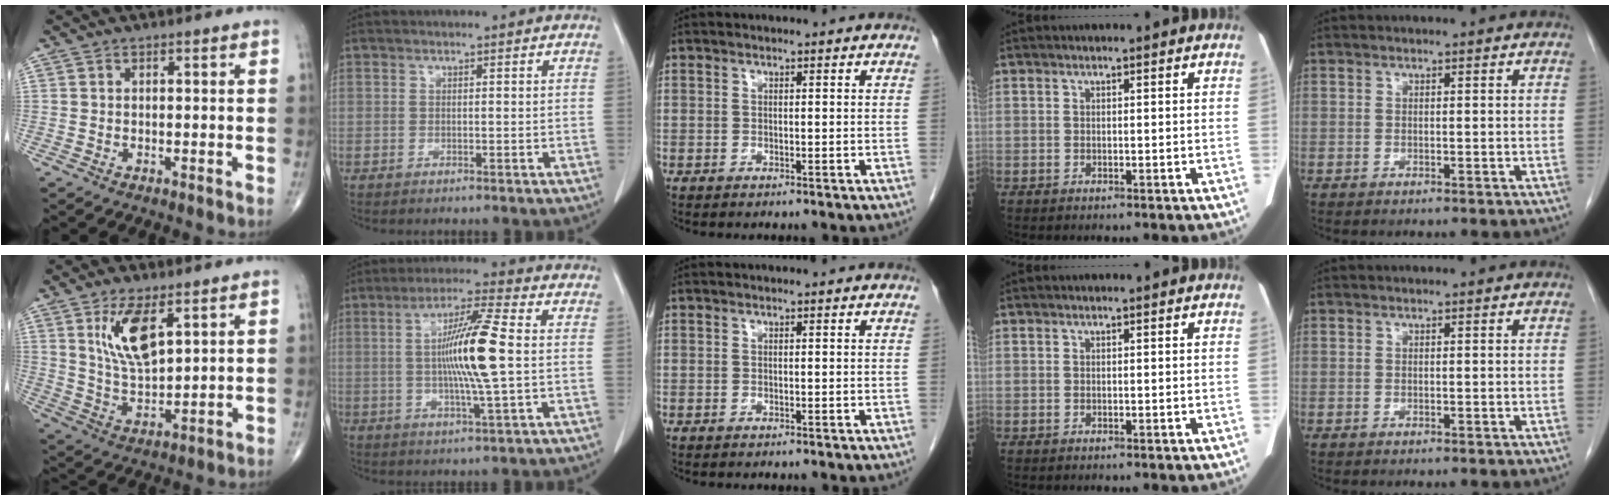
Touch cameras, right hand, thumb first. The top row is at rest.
{"thumb": {"total": 10.5, "force": [4.6, 4.3, 8.3], "torque": [-0.146, -0.027, 0.098]}, "index": {"total": 11.5, "force": [0.2, -0.2, 11.5], "torque": [-0.214, -0.002, 0.001]}}